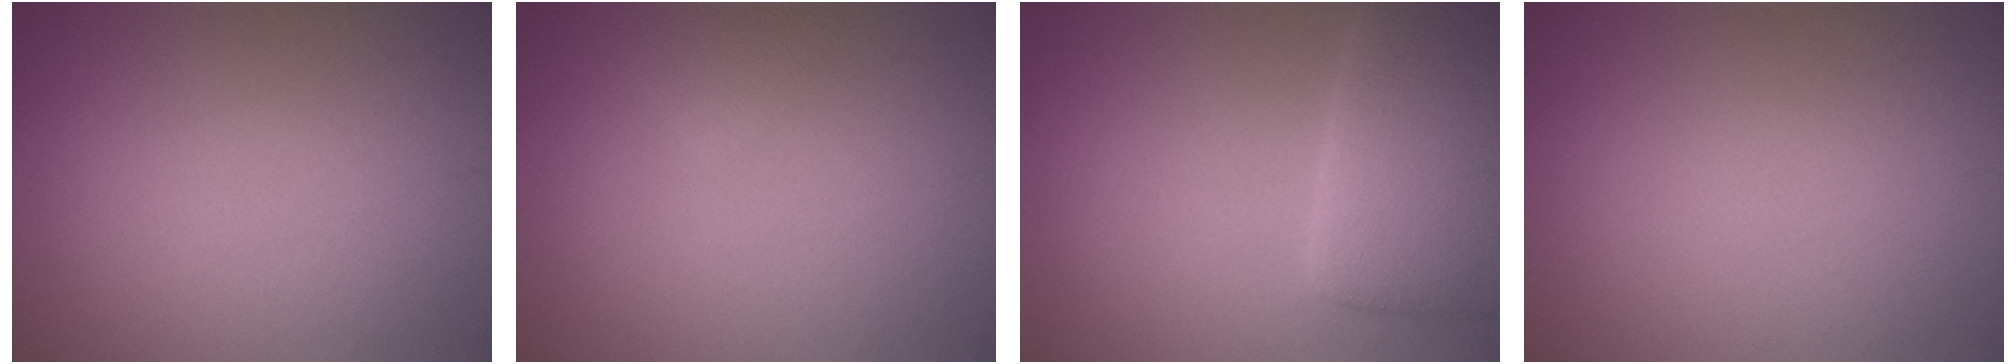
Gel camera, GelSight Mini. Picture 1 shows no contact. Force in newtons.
{"total": 1.2, "press": 1.1, "slide": 0.1}
{"total": 7.1, "press": 7.1, "slide": 0.7}
{"total": 0.0}